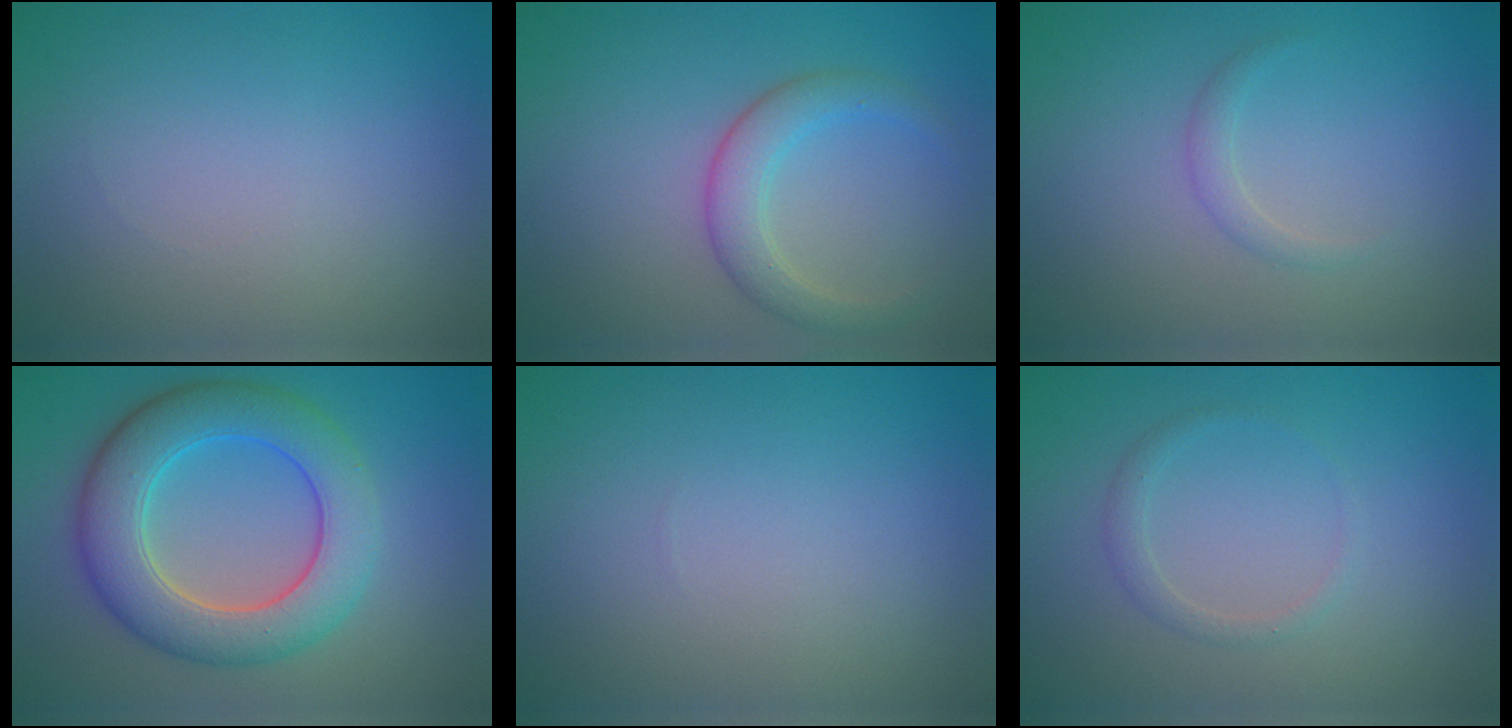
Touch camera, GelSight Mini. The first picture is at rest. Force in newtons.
{"total": 3.2, "press": 3.2, "slide": 0.1}
{"total": 1.1, "press": 1.1, "slide": 0.1}
{"total": 8.0, "press": 8.0, "slide": 0.2}
{"total": 0.0}
{"total": 1.2, "press": 1.2, "slide": 0.2}